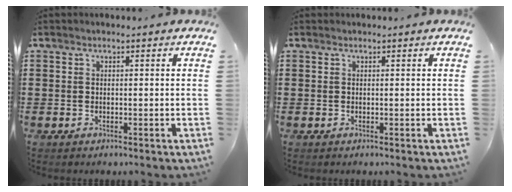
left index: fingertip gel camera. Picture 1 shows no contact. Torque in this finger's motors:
{"motor_torque": [-0.01, 0.03, -0.04, 0.01]}